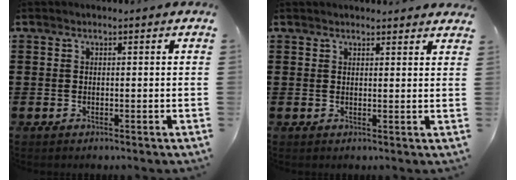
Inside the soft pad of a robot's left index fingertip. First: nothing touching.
{"total": 1.6, "force": [1.6, 0.2, 0.1], "torque": [-0.007, 0.001, 0.033]}